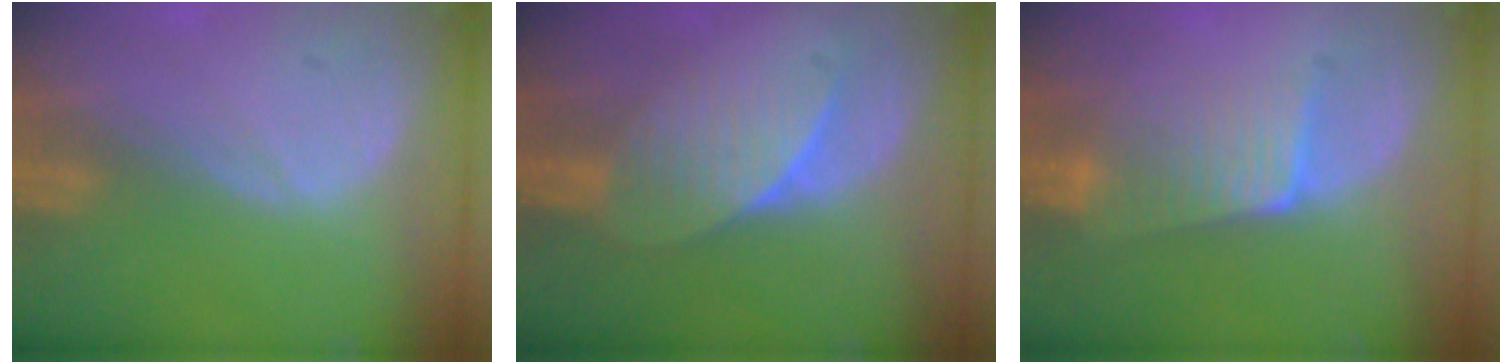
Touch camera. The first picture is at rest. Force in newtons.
{"total": 6.6, "press": 6.2, "slide": 2.5}
{"total": 6.4, "press": 5.7, "slide": 3.0}